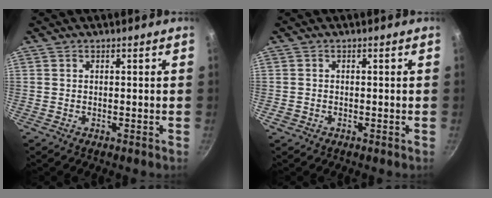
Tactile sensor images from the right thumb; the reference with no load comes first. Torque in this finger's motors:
{"motor_torque": [-0.38, -0.05, -0.22, 0.05, 0.04]}